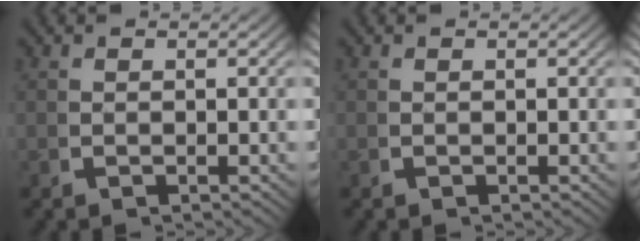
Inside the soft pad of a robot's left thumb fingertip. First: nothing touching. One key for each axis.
{"total": 0.0}